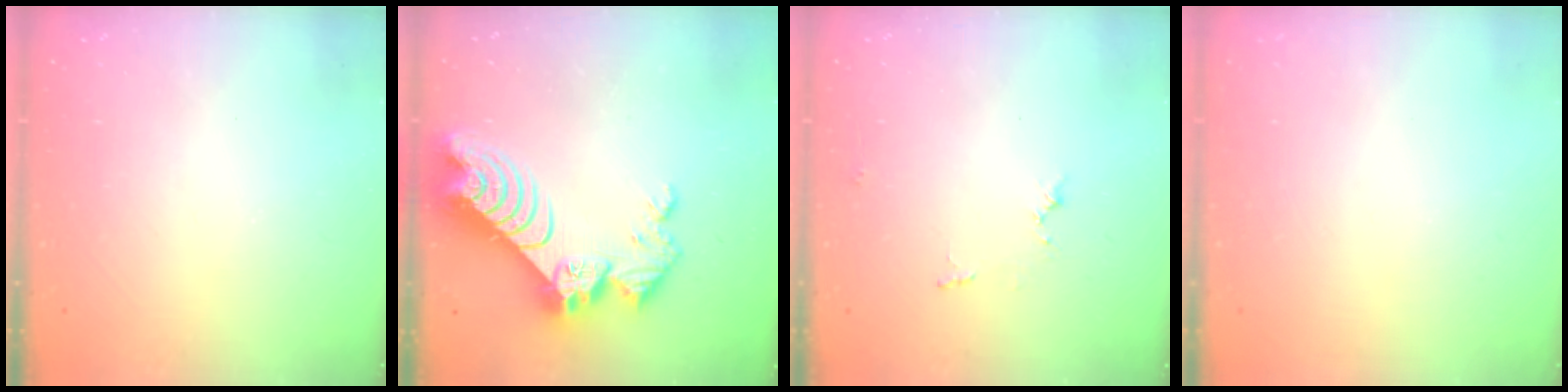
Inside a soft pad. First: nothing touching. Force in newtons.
{"total": 14.6, "press": 14.5, "slide": 1.5}
{"total": 5.9, "press": 5.9, "slide": 0.4}
{"total": 0.0}